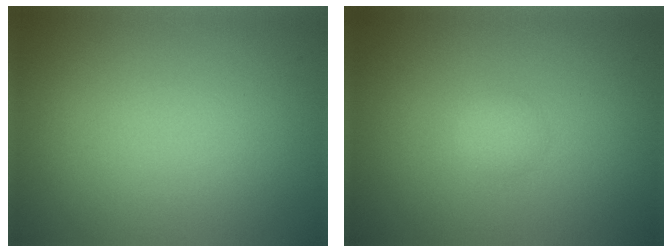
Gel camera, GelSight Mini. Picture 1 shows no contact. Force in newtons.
{"total": 1.0, "press": 1.0, "slide": 0.1}